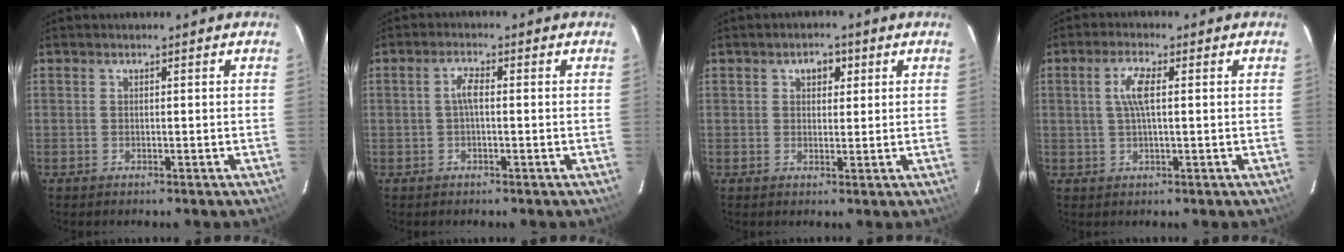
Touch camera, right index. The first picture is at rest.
{"total": 2.4, "force": [-0.1, 0.8, 2.2], "torque": [-0.047, 0.008, -0.002]}
{"total": 3.1, "force": [1.3, 2.2, 1.7], "torque": [-0.020, 0.012, 0.020]}
{"total": 4.5, "force": [0.8, 1.1, 4.3], "torque": [-0.085, 0.006, 0.017]}